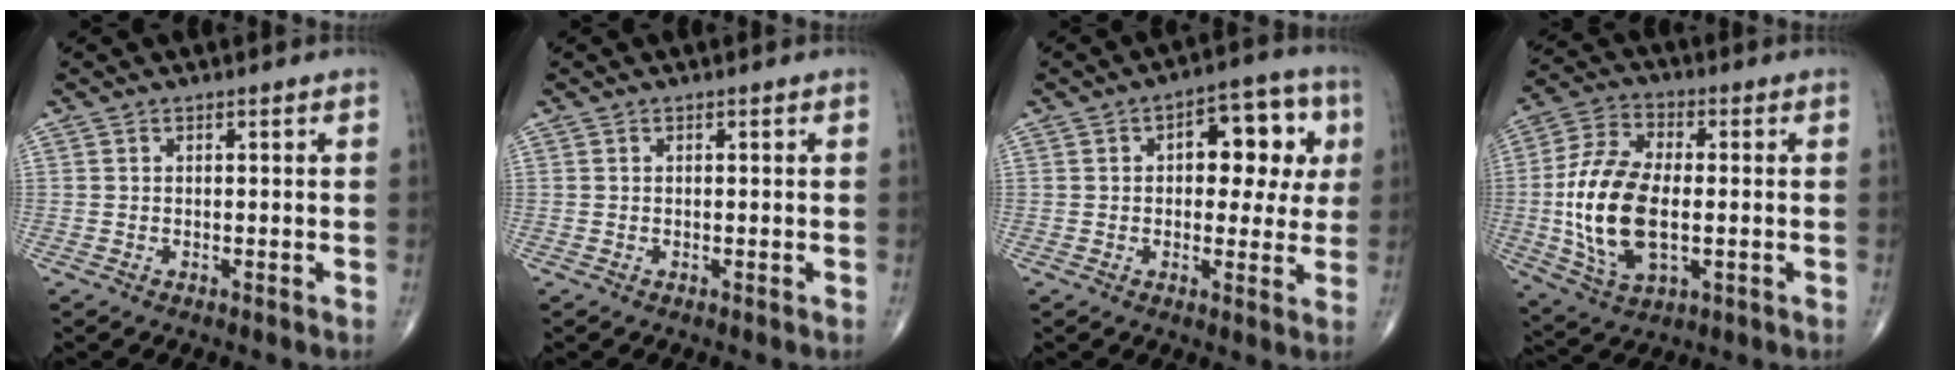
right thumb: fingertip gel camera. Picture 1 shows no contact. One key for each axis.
{"total": 0.0}
{"total": 12.4, "fx": 2.8, "fy": 6.9, "fz": 10.0, "tx": -0.082, "ty": 0.018, "tz": 0.032}
{"total": 17.6, "fx": -1.5, "fy": 9.2, "fz": 14.9, "tx": -0.301, "ty": 0.004, "tz": -0.023}